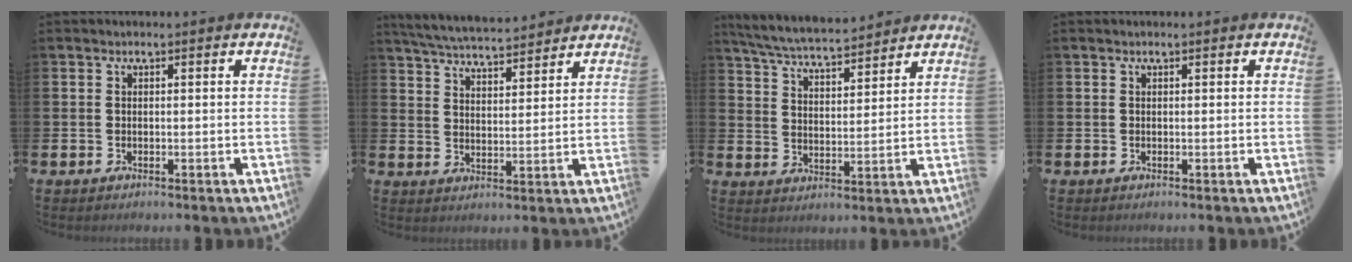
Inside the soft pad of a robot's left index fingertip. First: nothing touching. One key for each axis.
{"total": 5.6, "fx": 5.5, "fy": 0.5, "fz": 0.9, "tx": -0.039, "ty": -0.031, "tz": 0.099}
{"total": 6.2, "fx": 6.0, "fy": 0.6, "fz": 1.4, "tx": -0.051, "ty": -0.036, "tz": 0.106}
{"total": 0.0}